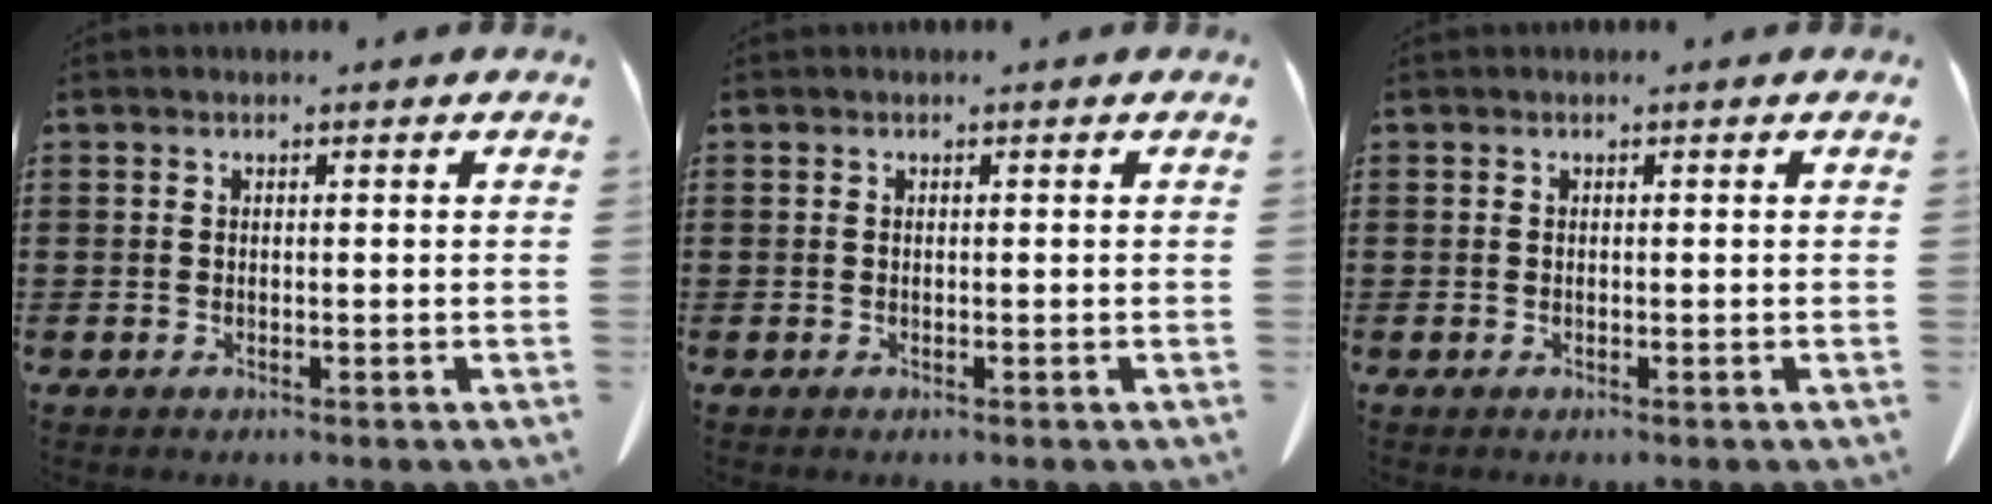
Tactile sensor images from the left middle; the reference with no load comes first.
{"total": 0.0}
{"total": 0.0}